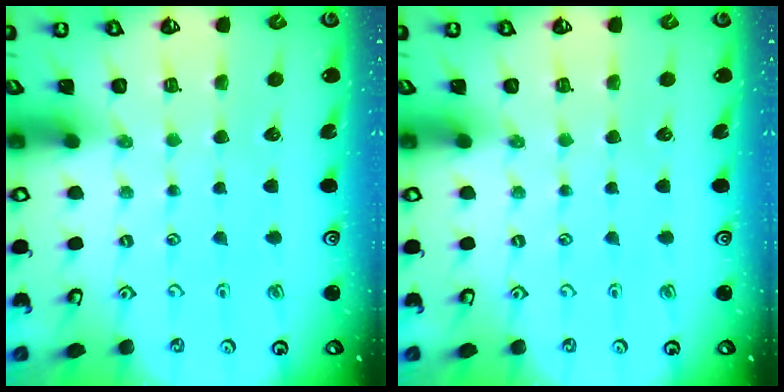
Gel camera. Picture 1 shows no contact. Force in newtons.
{"total": 0.0}